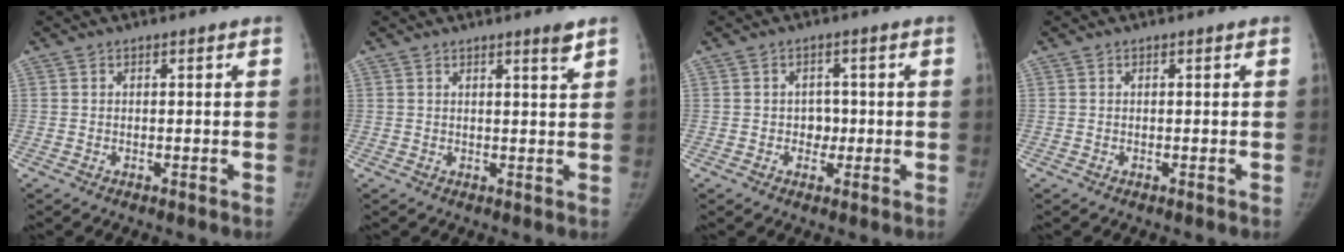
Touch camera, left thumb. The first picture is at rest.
{"total": 2.2, "force": [1.6, 0.0, 1.5], "torque": [-0.019, -0.014, 0.024]}
{"total": 3.2, "force": [-0.4, 2.7, 1.6], "torque": [0.004, 0.008, -0.009]}
{"total": 0.0}